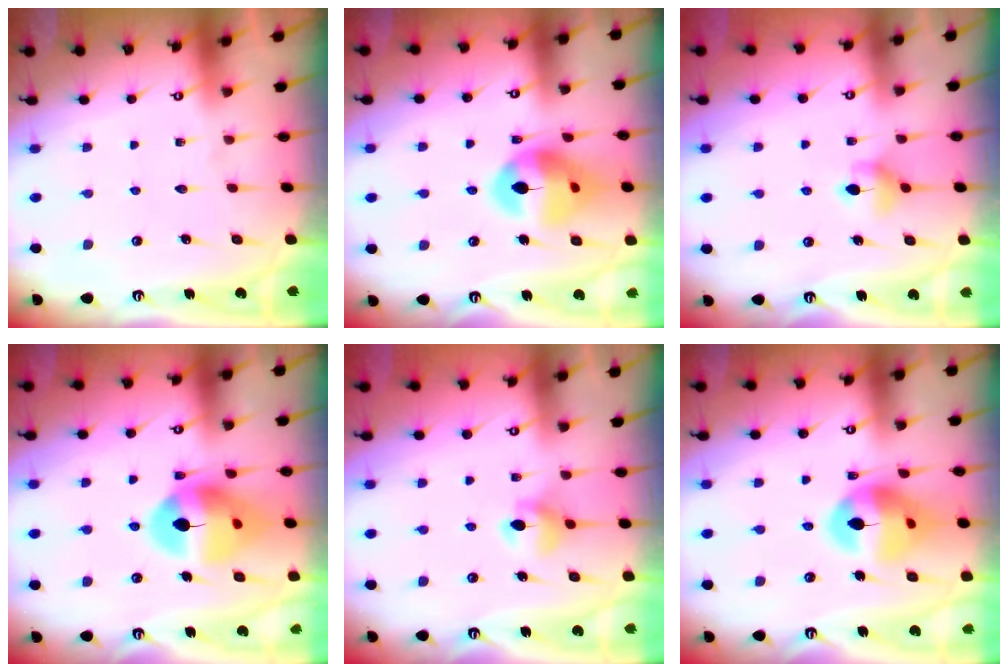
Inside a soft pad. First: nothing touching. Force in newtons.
{"total": 14.3, "press": 14.2, "slide": 2.0}
{"total": 5.5, "press": 5.4, "slide": 0.7}
{"total": 13.9, "press": 13.8, "slide": 1.5}
{"total": 5.9, "press": 5.9, "slide": 0.7}
{"total": 14.3, "press": 14.2, "slide": 2.0}